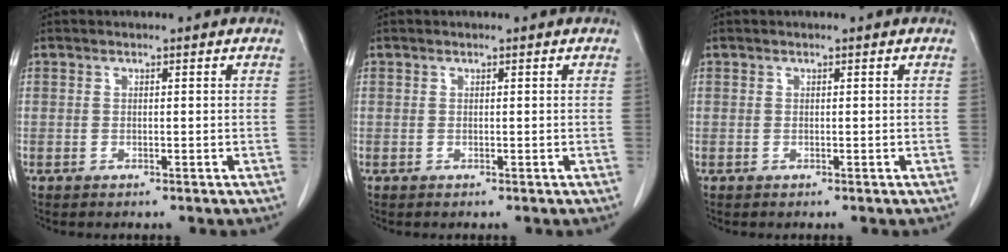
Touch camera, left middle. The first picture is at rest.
{"total": 0.0}
{"total": 0.0}